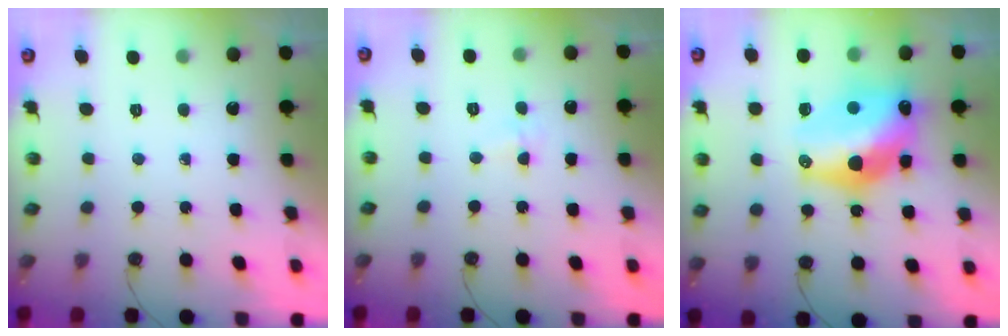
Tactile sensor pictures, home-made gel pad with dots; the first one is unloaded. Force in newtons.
{"total": 4.3, "press": 2.5, "slide": 3.5}
{"total": 16.2, "press": 16.1, "slide": 1.0}